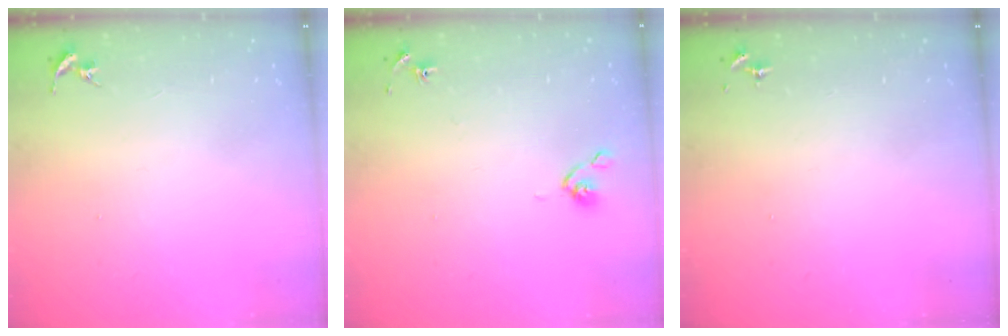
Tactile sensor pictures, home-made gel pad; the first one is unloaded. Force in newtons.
{"total": 4.9, "press": 4.9, "slide": 0.7}
{"total": 0.0}